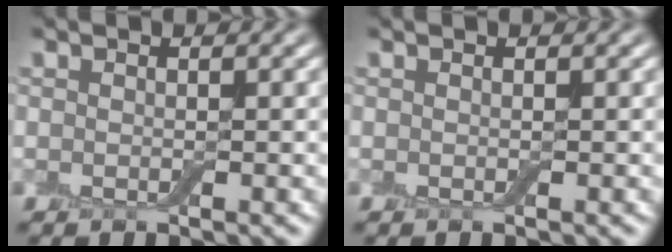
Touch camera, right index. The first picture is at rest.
{"total": 0.0}